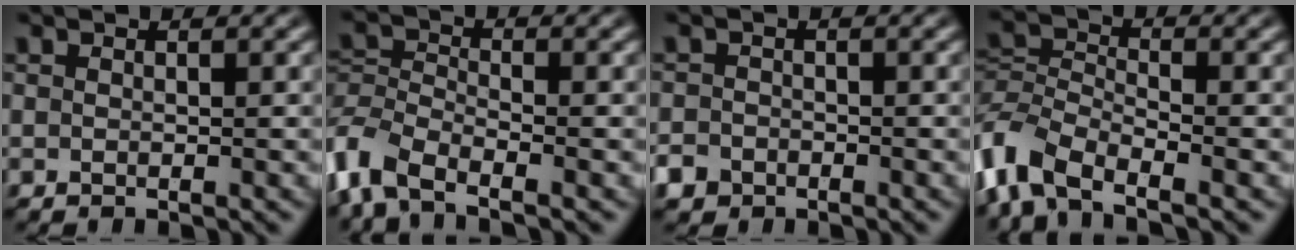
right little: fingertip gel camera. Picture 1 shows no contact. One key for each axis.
{"total": 5.0, "fx": -2.7, "fy": 3.2, "fz": 2.7, "tx": -0.089, "ty": -0.030, "tz": -0.041}
{"total": 2.5, "fx": -1.9, "fy": 1.5, "fz": 0.2, "tx": -0.007, "ty": -0.018, "tz": -0.029}
{"total": 5.5, "fx": -2.8, "fy": 3.6, "fz": 3.1, "tx": -0.099, "ty": -0.033, "tz": -0.038}